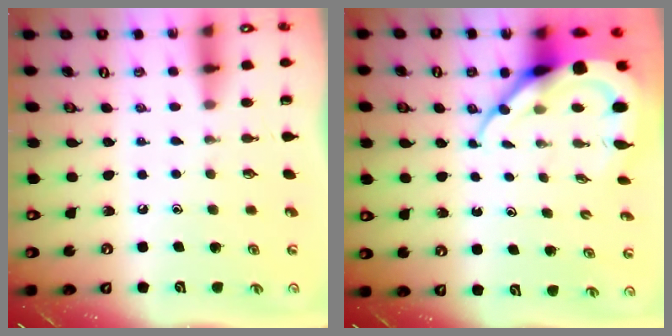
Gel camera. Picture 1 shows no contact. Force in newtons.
{"total": 10.9, "press": 10.8, "slide": 1.4}